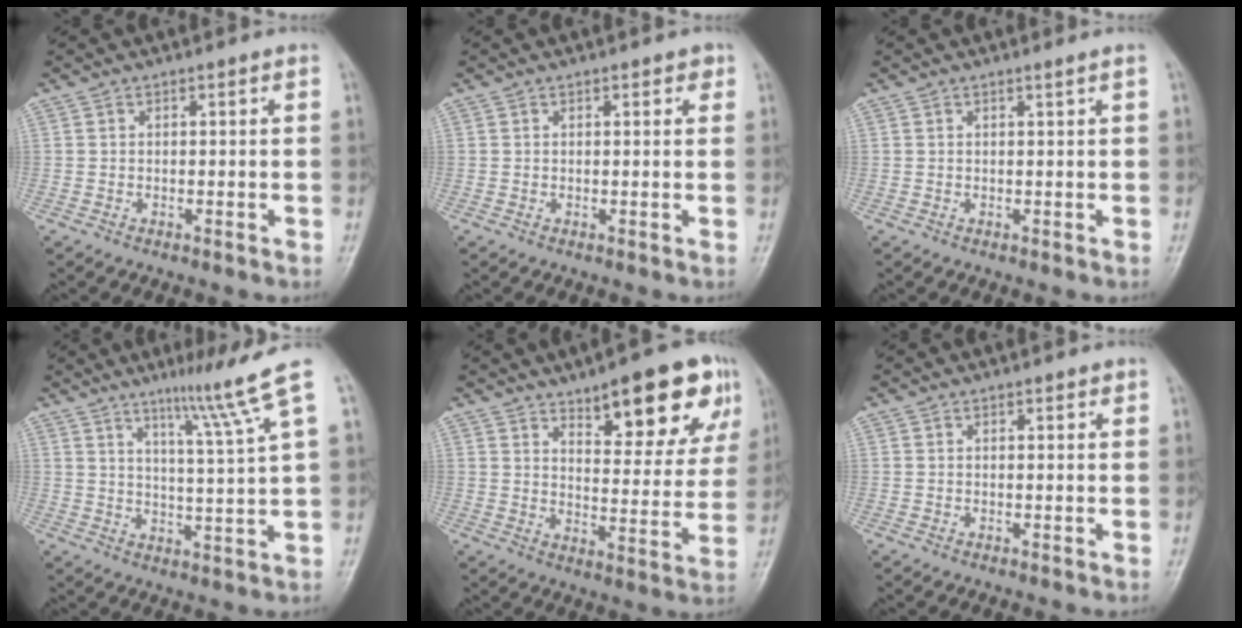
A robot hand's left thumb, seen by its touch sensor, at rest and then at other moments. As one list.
[{"total": 1.4, "force": [0.8, 0.8, 0.9], "torque": [0.000, 0.001, 0.008]}, {"total": 0.8, "force": [0.4, -0.3, 0.5], "torque": [-0.019, -0.008, 0.012]}, {"total": 9.6, "force": [6.0, -1.5, 7.3], "torque": [-0.107, -0.042, 0.094]}, {"total": 17.3, "force": [10.0, 5.9, 12.8], "torque": [-0.126, -0.043, 0.143]}, {"total": 0.7, "force": [0.5, 0.3, 0.4], "torque": [-0.002, 0.001, 0.006]}]